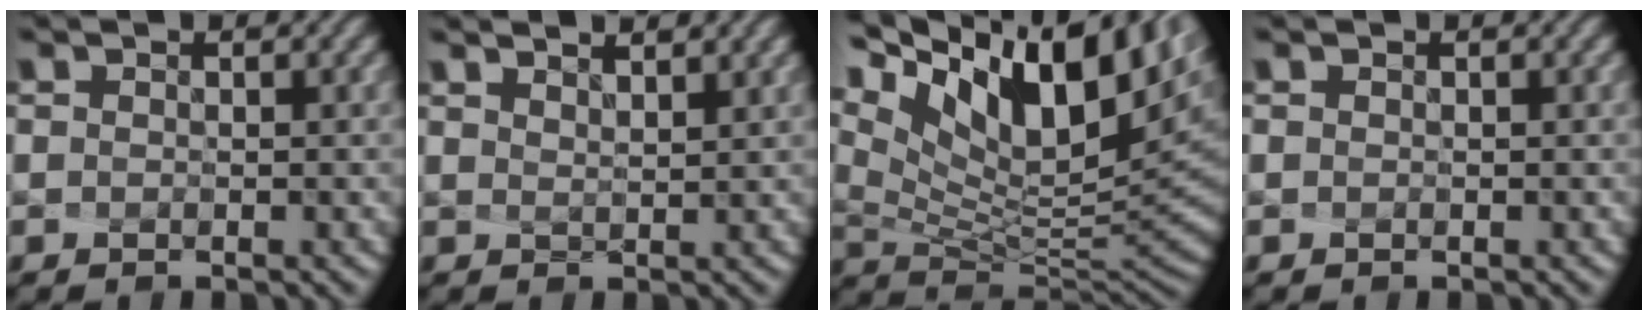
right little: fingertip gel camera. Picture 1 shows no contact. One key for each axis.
{"total": 1.8, "fx": 1.7, "fy": -0.3, "fz": 0.5, "tx": -0.018, "ty": -0.006, "tz": 0.052}
{"total": 14.4, "fx": 7.3, "fy": 5.9, "fz": 11.0, "tx": -0.220, "ty": 0.016, "tz": 0.161}
{"total": 0.0}